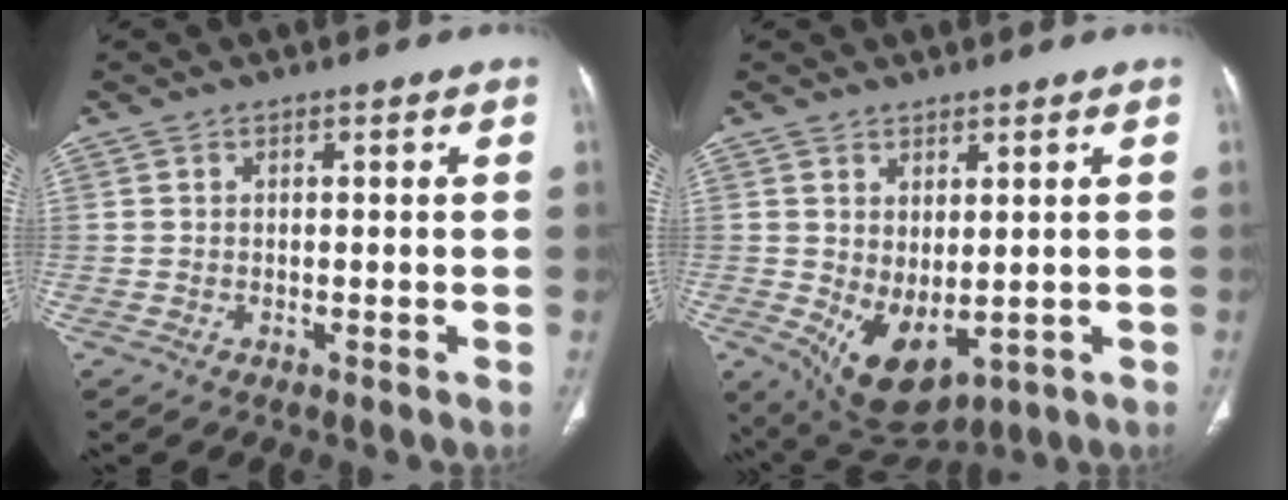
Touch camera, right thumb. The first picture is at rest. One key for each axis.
{"total": 8.7, "fx": -0.7, "fy": 4.9, "fz": 7.2, "tx": -0.110, "ty": -0.011, "tz": 0.017}